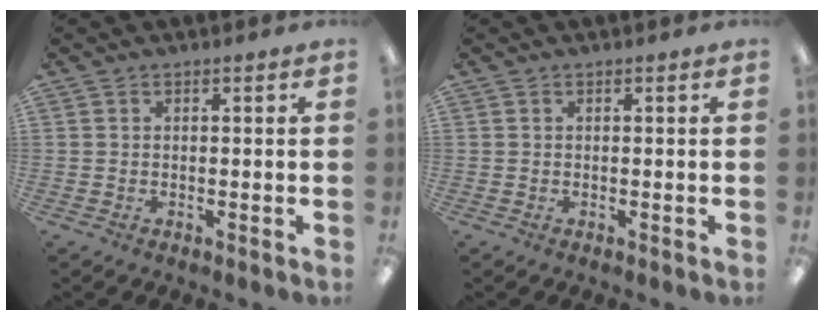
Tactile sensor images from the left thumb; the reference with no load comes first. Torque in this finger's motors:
{"motor_torque": [0.00, 0.00, -0.24, 0.09, 0.00]}